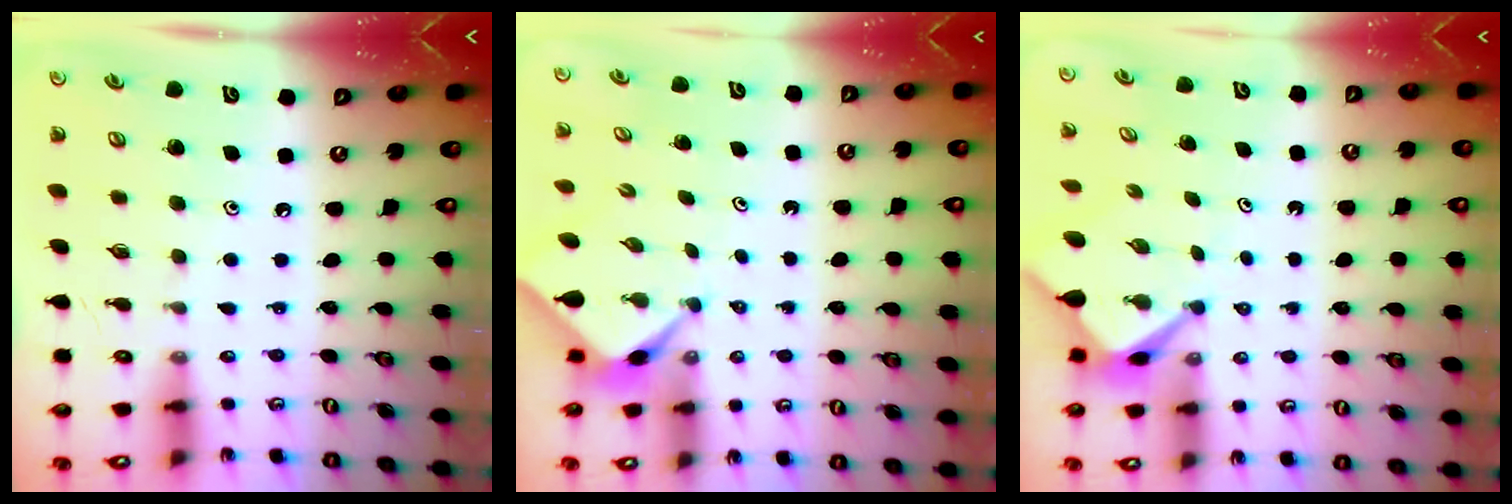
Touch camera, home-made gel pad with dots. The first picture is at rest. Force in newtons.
{"total": 2.2, "press": 2.2, "slide": 0.3}
{"total": 3.2, "press": 3.2, "slide": 0.3}